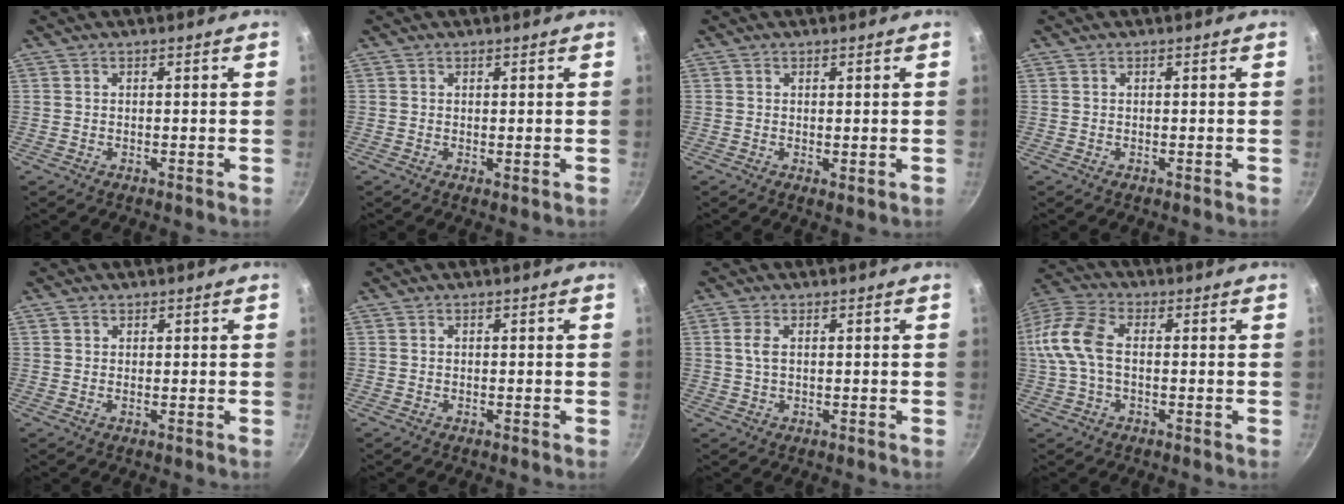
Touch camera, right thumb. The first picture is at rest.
{"total": 0.7, "force": [0.4, 0.3, 0.5], "torque": [-0.007, -0.010, 0.003]}
{"total": 1.2, "force": [0.4, 0.6, 0.9], "torque": [-0.015, -0.009, 0.004]}
{"total": 0.0}
{"total": 1.1, "force": [0.6, 0.8, 0.4], "torque": [-0.005, 0.003, 0.007]}
{"total": 0.0}
{"total": 2.6, "force": [0.6, 1.3, 2.1], "torque": [-0.045, 0.002, 0.011]}
{"total": 13.5, "force": [0.3, 8.4, 10.6], "torque": [-0.233, 0.028, -0.012]}